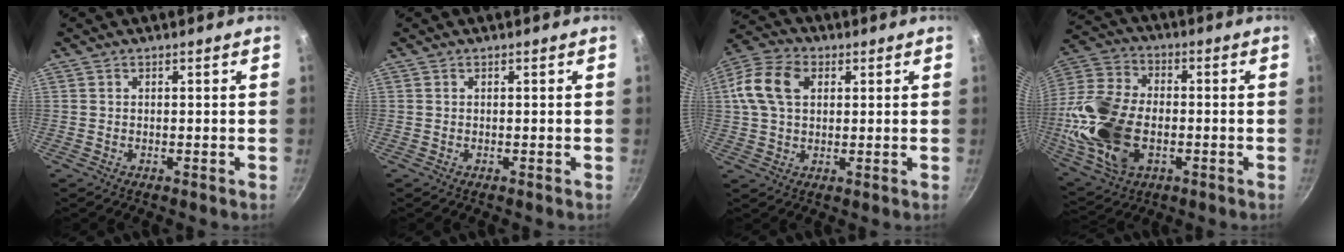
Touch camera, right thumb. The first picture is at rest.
{"total": 0.0}
{"total": 10.9, "force": [2.7, 7.5, 7.4], "torque": [-0.133, 0.014, 0.036]}
{"total": 20.7, "force": [-3.1, 13.4, 15.4], "torque": [-0.305, 0.020, -0.056]}